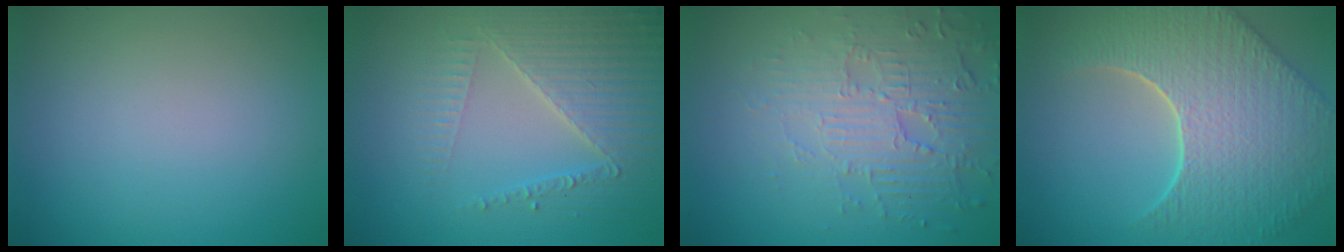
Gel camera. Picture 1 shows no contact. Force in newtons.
{"total": 4.3, "press": 4.1, "slide": 1.3}
{"total": 4.1, "press": 3.9, "slide": 1.2}
{"total": 8.9, "press": 6.5, "slide": 6.1}